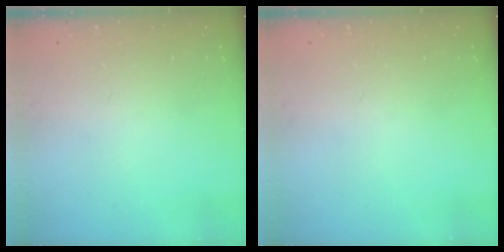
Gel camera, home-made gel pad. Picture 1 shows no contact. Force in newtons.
{"total": 0.0}